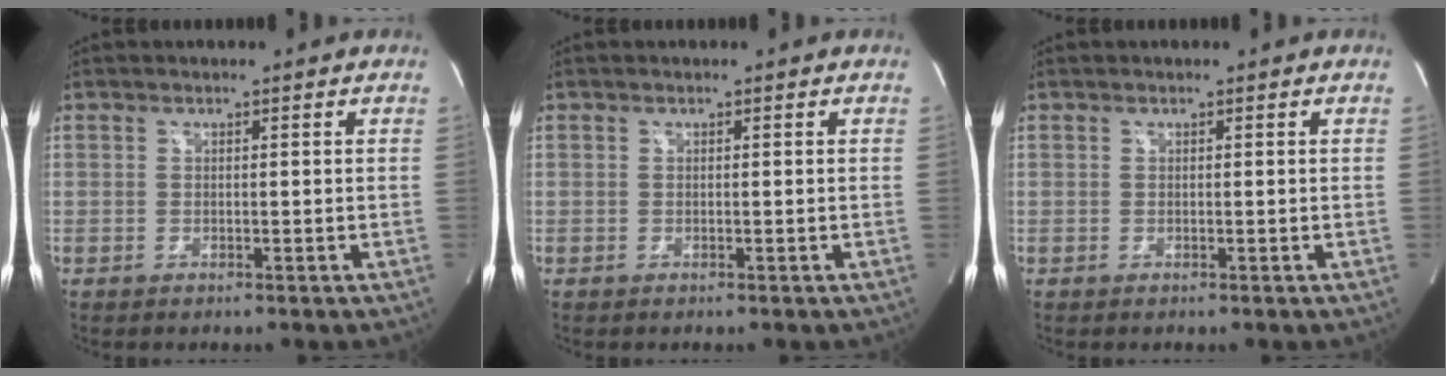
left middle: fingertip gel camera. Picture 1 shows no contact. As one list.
[{"total": 0.0}, {"total": 0.0}]